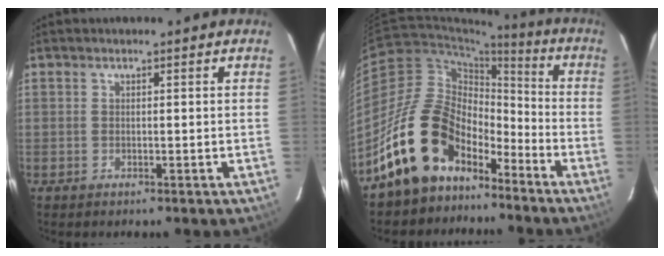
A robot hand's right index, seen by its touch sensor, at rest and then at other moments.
{"total": 16.2, "force": [-11.1, 9.5, 7.0], "torque": [-0.135, 0.024, -0.187]}